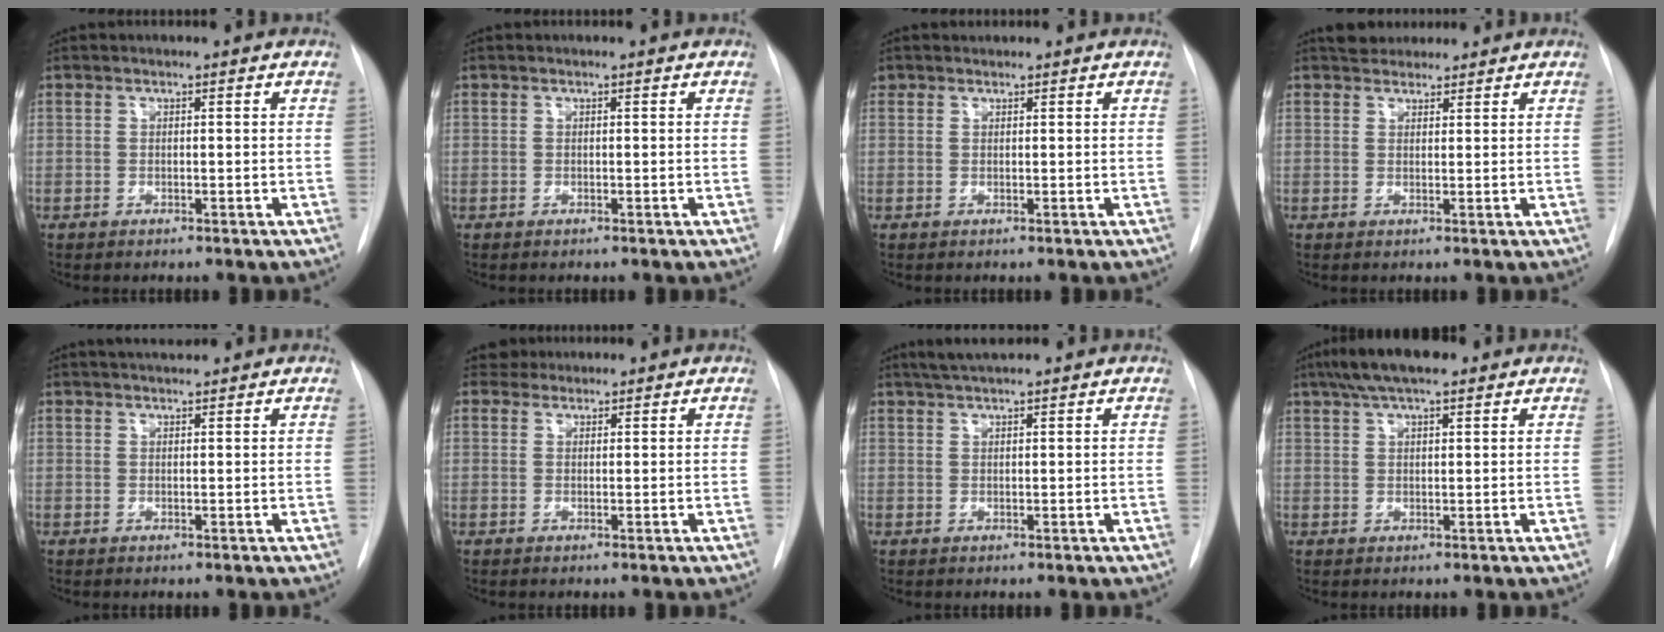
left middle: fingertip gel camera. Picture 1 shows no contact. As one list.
[{"total": 0.0}, {"total": 1.0, "force": [0.7, 0.6, -0.1], "torque": [0.004, 0.011, 0.012]}, {"total": 4.3, "force": [3.8, 1.7, 1.0], "torque": [-0.008, 0.023, 0.060]}, {"total": 2.9, "force": [2.7, 0.3, 1.1], "torque": [-0.016, 0.019, 0.043]}, {"total": 1.9, "force": [1.6, 0.8, -0.5], "torque": [0.008, 0.008, 0.024]}, {"total": 3.8, "force": [3.3, 0.1, 1.9], "torque": [-0.034, 0.020, 0.059]}, {"total": 7.6, "force": [5.6, 1.9, 4.8], "torque": [-0.087, 0.026, 0.094]}]